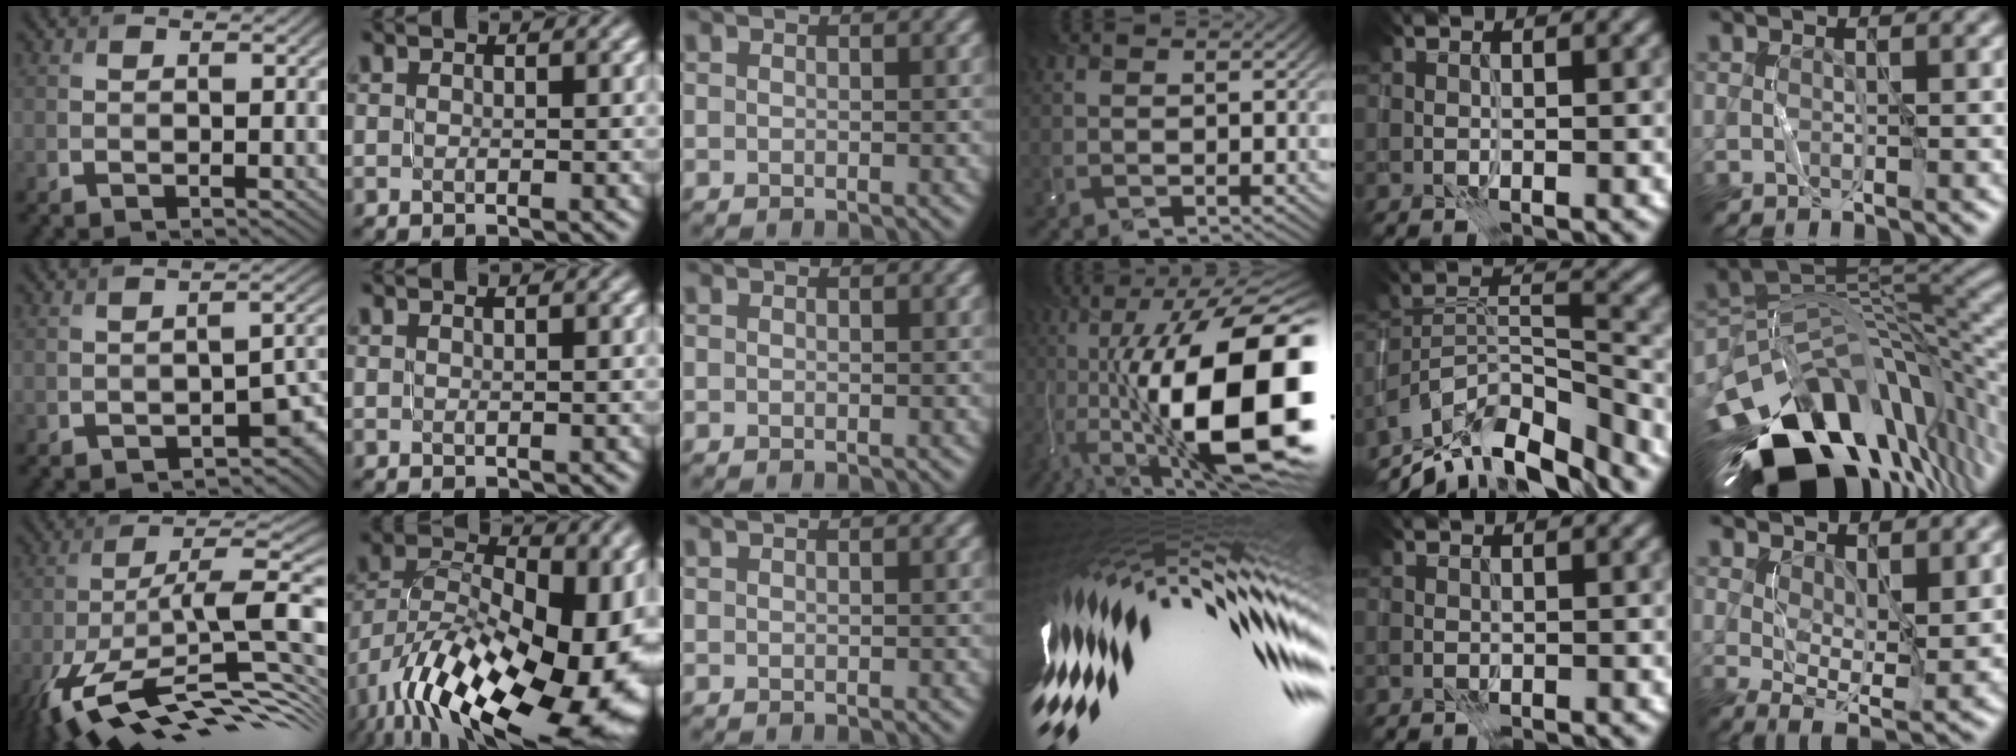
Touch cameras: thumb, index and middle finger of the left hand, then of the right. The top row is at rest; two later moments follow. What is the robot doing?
{"motion": "close", "object": "stapler"}